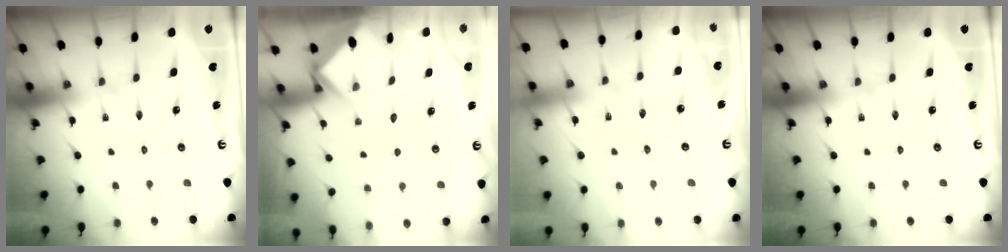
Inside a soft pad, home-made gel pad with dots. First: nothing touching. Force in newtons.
{"total": 3.9, "press": 3.9, "slide": 0.3}
{"total": 3.3, "press": 3.3, "slide": 0.4}
{"total": 0.0}